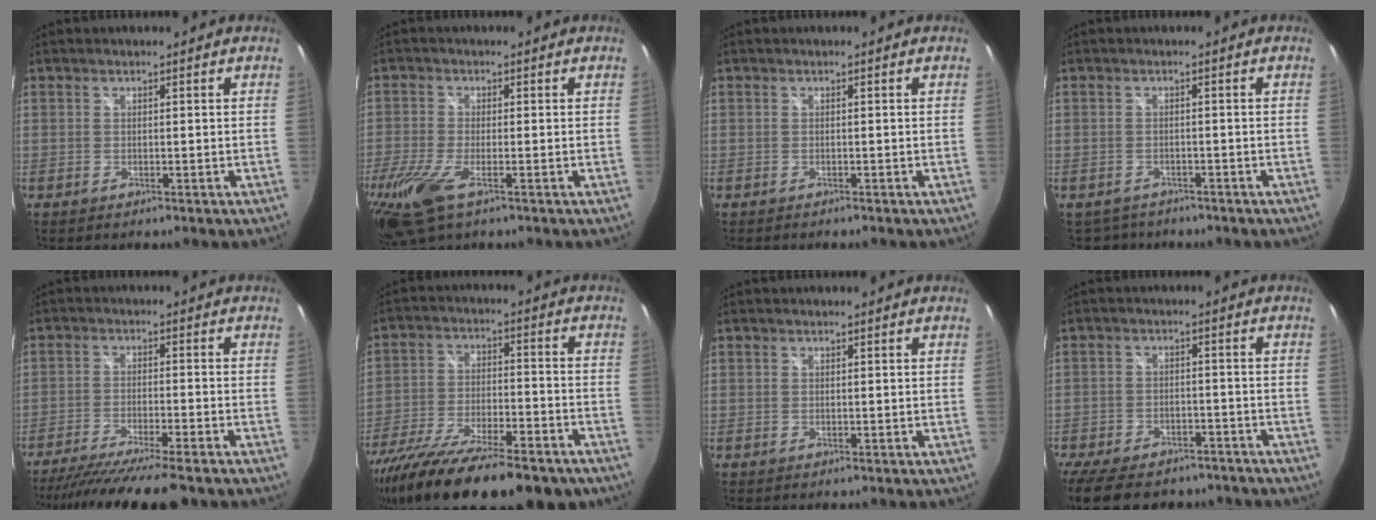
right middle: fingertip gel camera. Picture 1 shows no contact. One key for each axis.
{"total": 12.9, "fx": -7.1, "fy": 4.5, "fz": 9.8, "tx": -0.229, "ty": -0.054, "tz": -0.133}
{"total": 0.7, "fx": -0.7, "fy": 0.2, "fz": 0.2, "tx": -0.004, "ty": -0.004, "tz": -0.012}
{"total": 4.0, "fx": -3.2, "fy": 2.3, "fz": 0.2, "tx": -0.012, "ty": -0.004, "tz": -0.047}
{"total": 14.8, "fx": -12.8, "fy": 0.3, "fz": 7.5, "tx": -0.150, "ty": -0.036, "tz": -0.205}
{"total": 27.7, "fx": -20.8, "fy": 8.8, "fz": 16.1, "tx": -0.306, "ty": -0.069, "tz": -0.316}
{"total": 0.0}
{"total": 18.8, "fx": -14.4, "fy": 8.6, "fz": 8.5, "tx": -0.199, "ty": -0.019, "tz": -0.207}